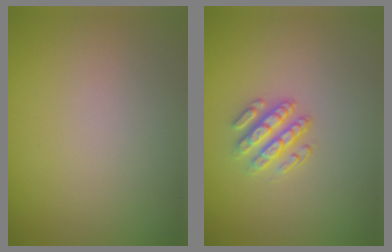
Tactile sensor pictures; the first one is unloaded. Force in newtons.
{"total": 2.9, "press": 2.5, "slide": 1.5}